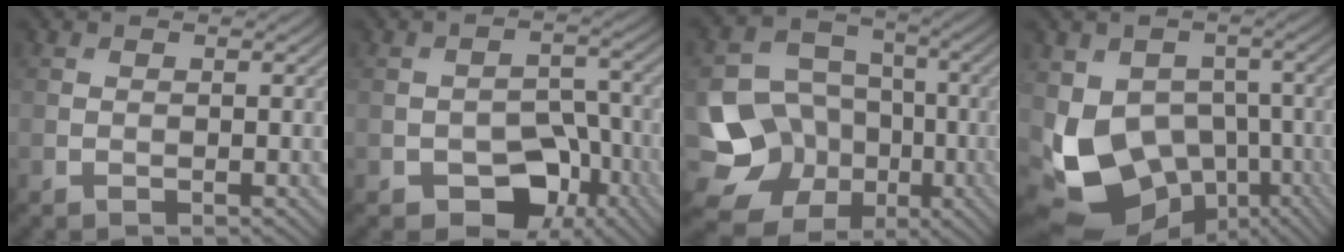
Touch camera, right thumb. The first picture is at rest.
{"total": 8.3, "force": [-4.4, 5.3, 4.7], "torque": [-0.064, -0.001, -0.073]}
{"total": 14.9, "force": [-5.6, 12.5, 5.9], "torque": [-0.159, -0.031, -0.101]}
{"total": 12.7, "force": [-3.3, 9.5, 7.7], "torque": [-0.154, -0.028, -0.052]}